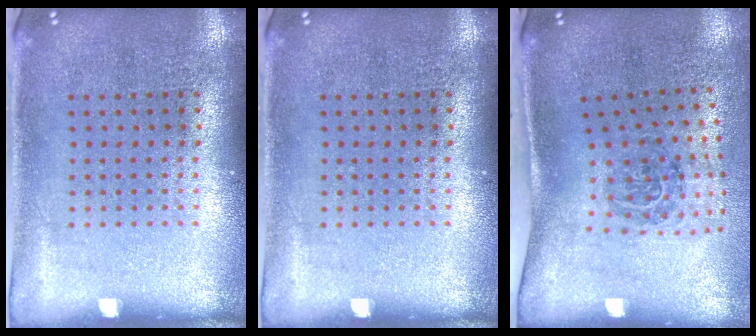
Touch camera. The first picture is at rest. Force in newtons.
{"total": 0.0}
{"total": 1.7, "press": 1.1, "slide": 1.4}